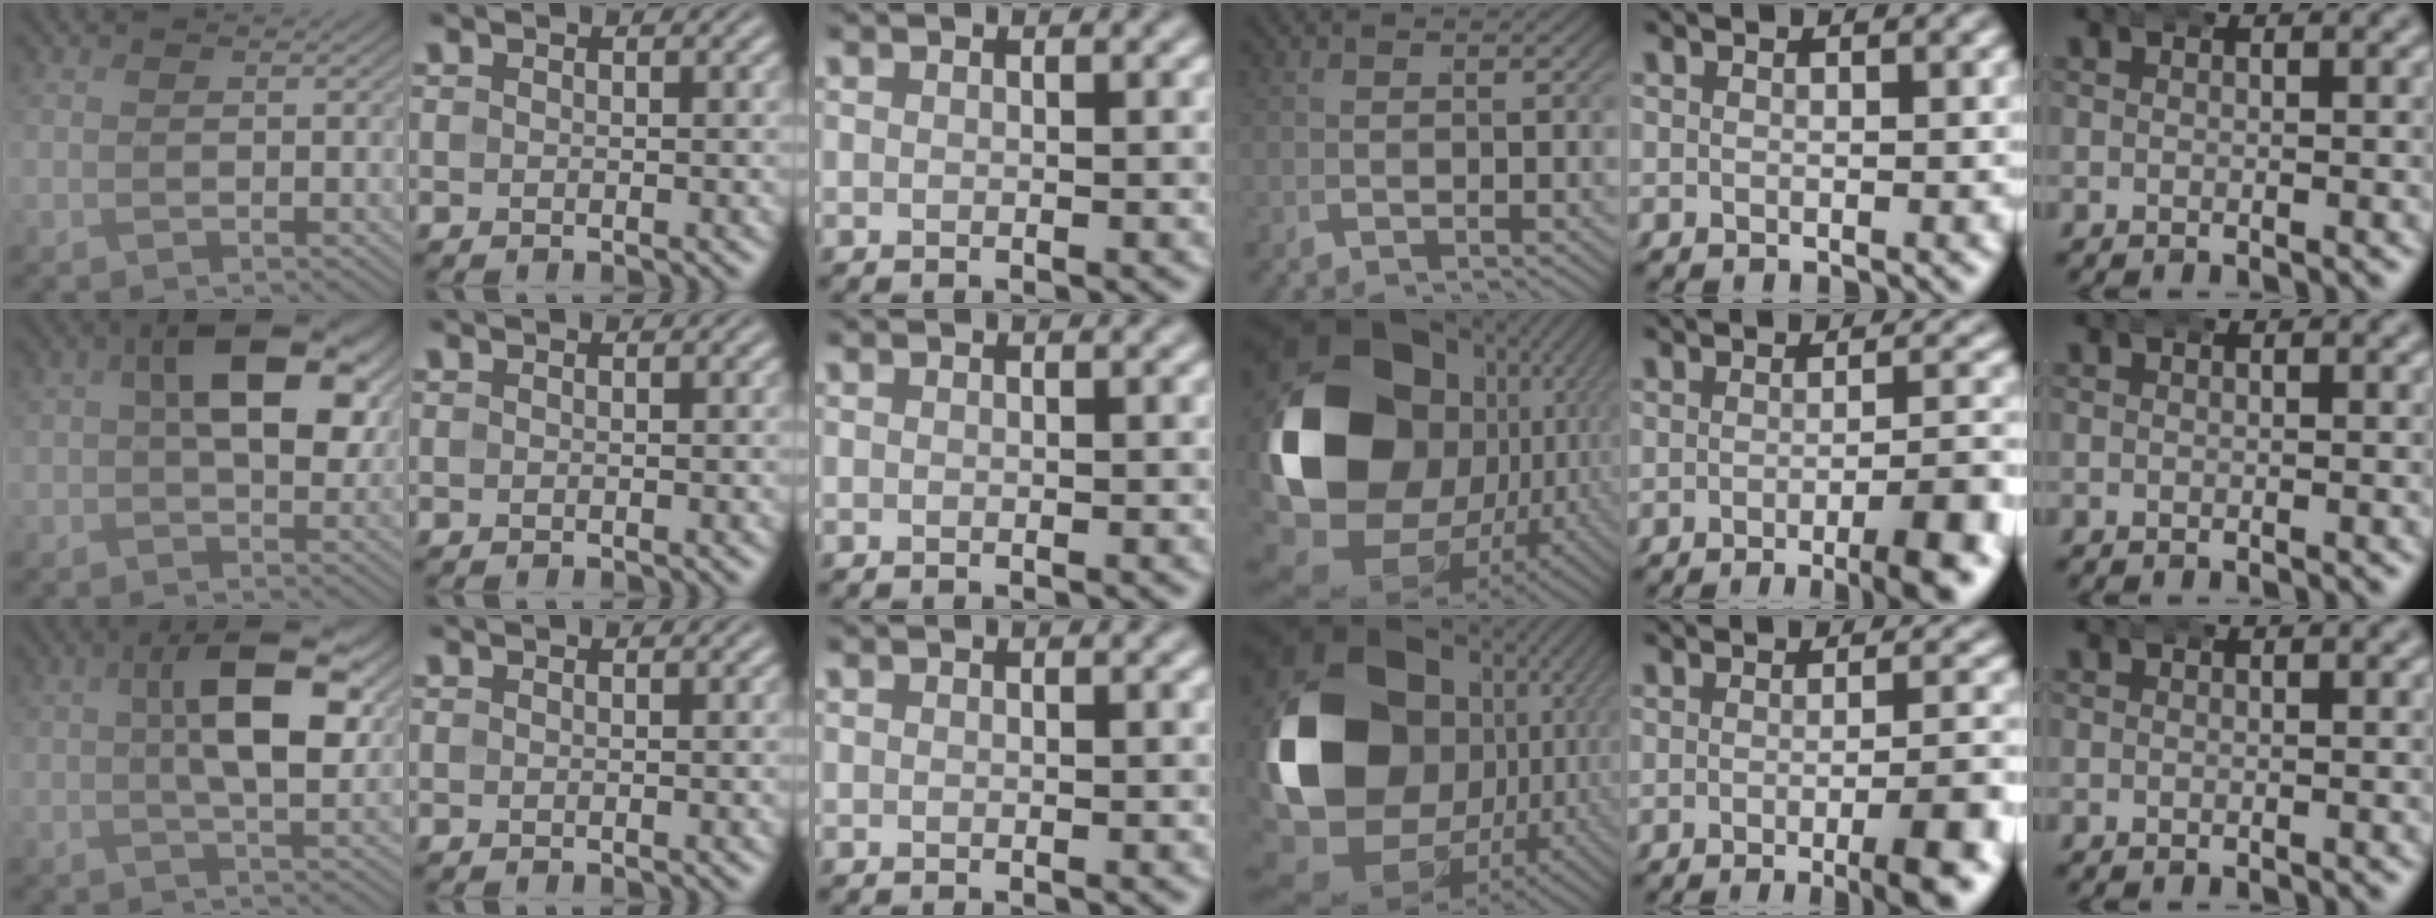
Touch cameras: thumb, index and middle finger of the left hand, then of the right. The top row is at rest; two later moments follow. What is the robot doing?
{"motion": "wrap", "object": "bandana"}